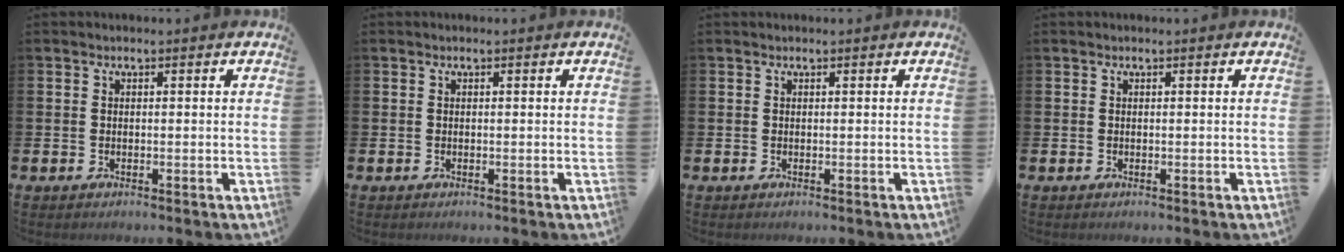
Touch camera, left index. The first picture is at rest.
{"total": 0.0}
{"total": 0.0}
{"total": 0.0}